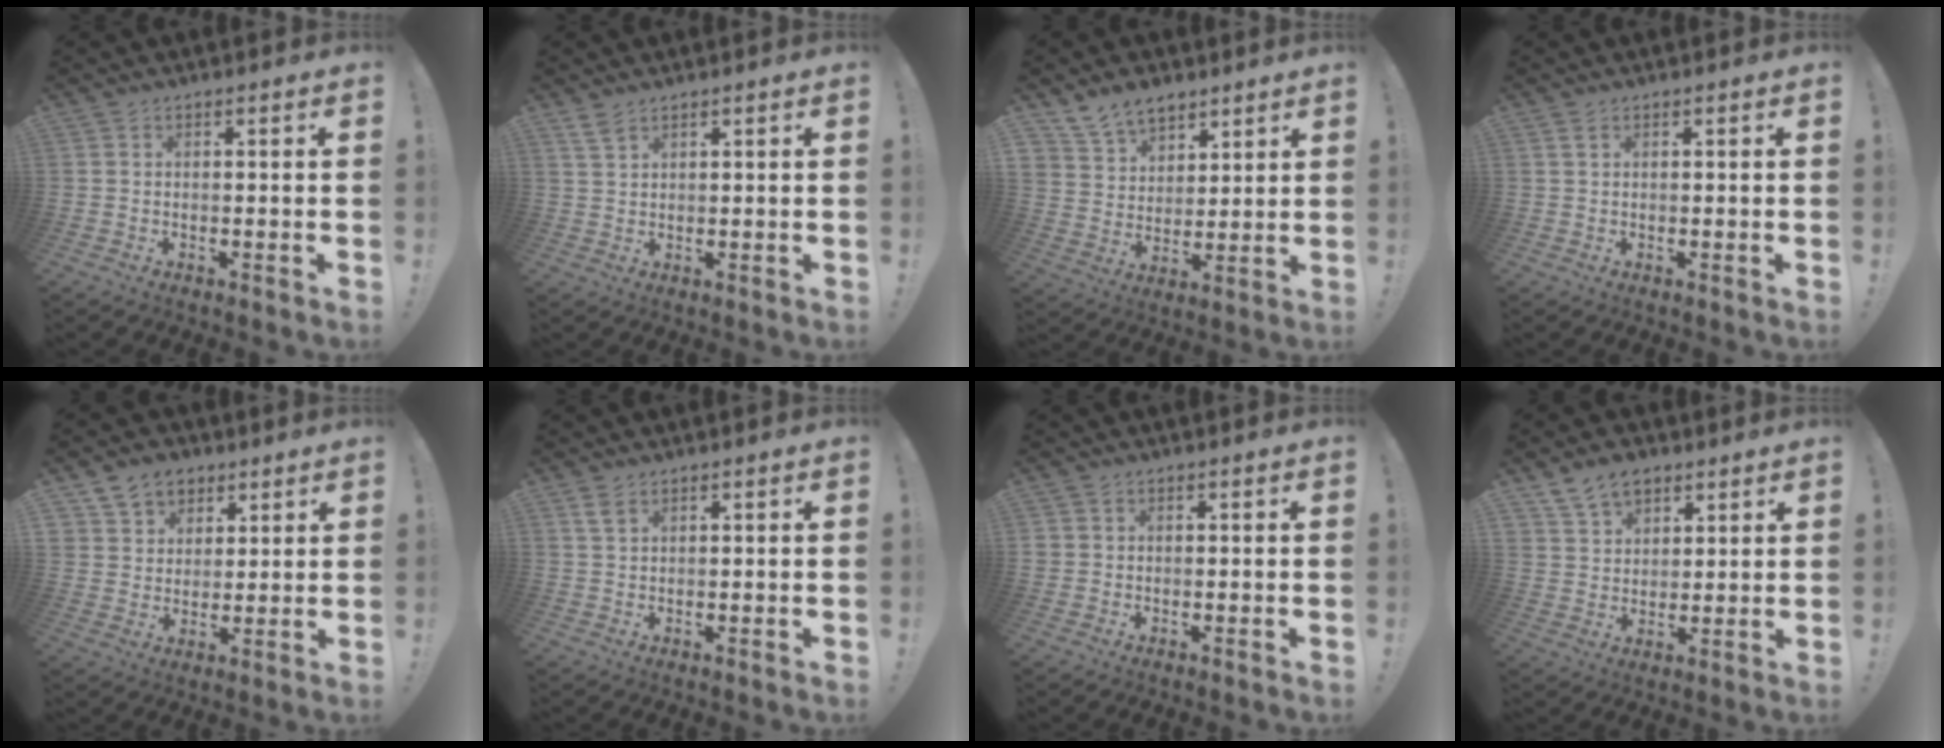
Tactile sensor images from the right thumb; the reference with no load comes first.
{"total": 3.3, "force": [2.5, 1.4, 1.6], "torque": [-0.023, -0.015, 0.047]}
{"total": 9.9, "force": [7.6, 6.0, 2.2], "torque": [-0.044, -0.053, 0.151]}
{"total": 1.2, "force": [0.7, 0.5, 0.9], "torque": [-0.015, 0.001, 0.011]}
{"total": 8.4, "force": [4.7, 6.8, 1.6], "torque": [-0.028, -0.030, 0.094]}
{"total": 3.0, "force": [1.7, 1.5, 1.9], "torque": [-0.028, -0.005, 0.031]}
{"total": 1.4, "force": [0.2, 1.3, 0.1], "torque": [0.006, -0.001, 0.003]}
{"total": 8.7, "force": [5.9, 5.7, 3.0], "torque": [-0.050, -0.029, 0.114]}